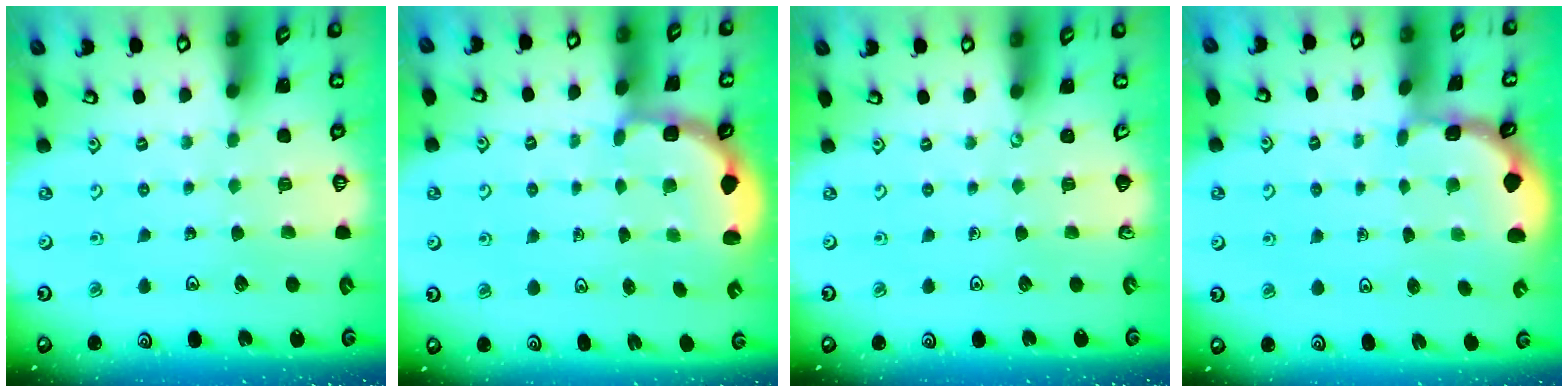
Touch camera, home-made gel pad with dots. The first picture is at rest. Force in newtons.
{"total": 2.8, "press": 2.5, "slide": 1.4}
{"total": 0.0}
{"total": 1.6, "press": 1.6, "slide": 0.2}